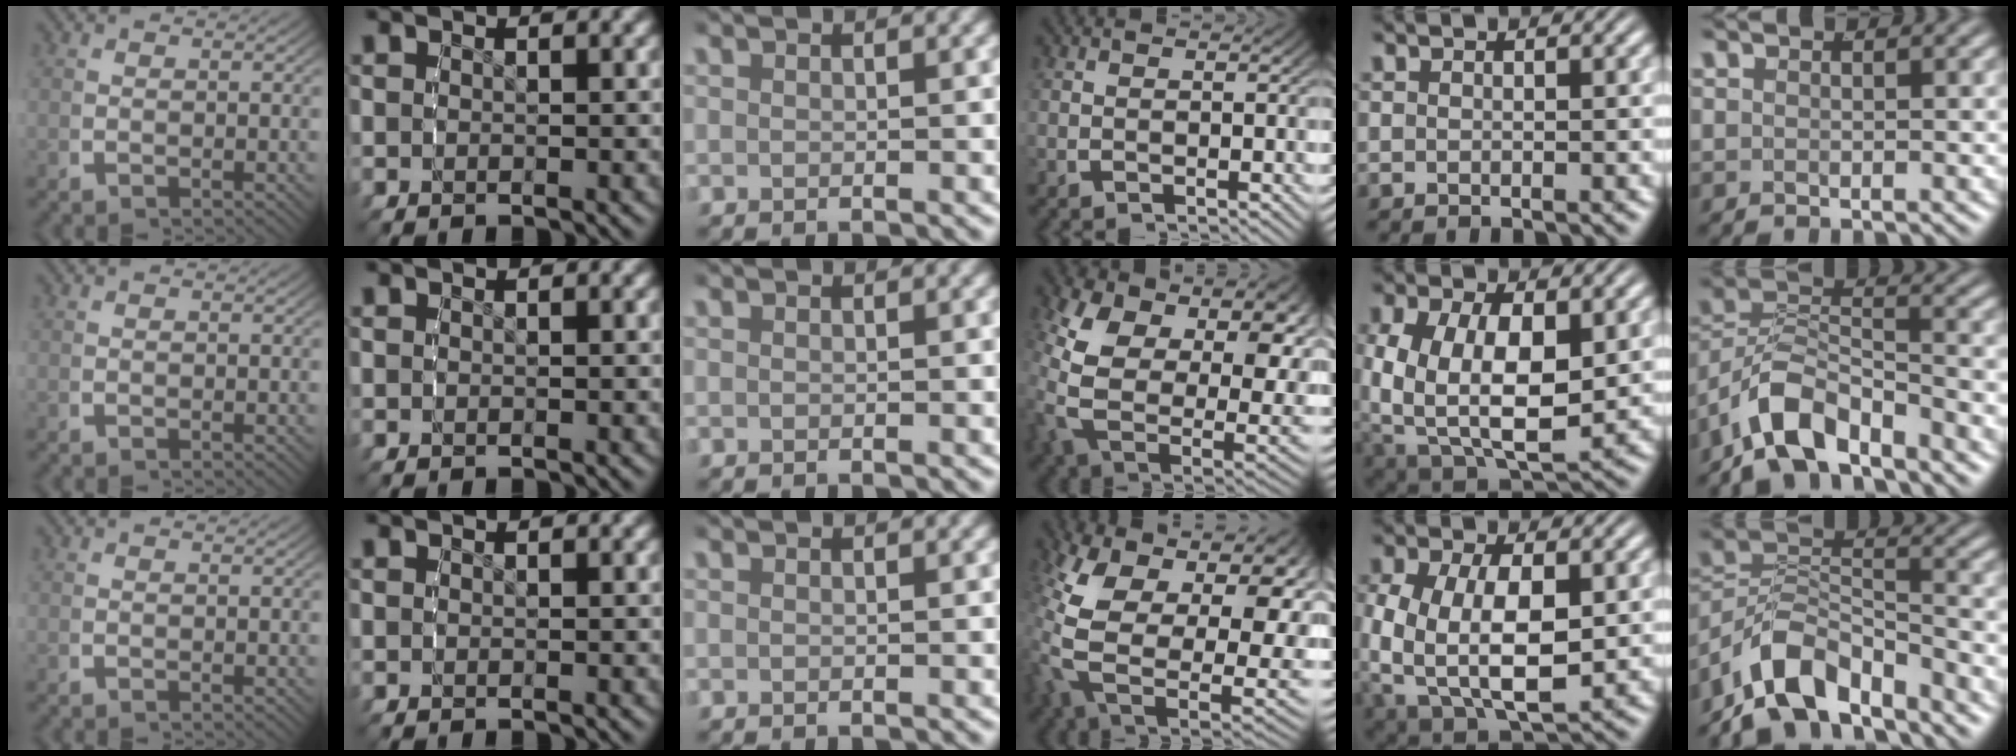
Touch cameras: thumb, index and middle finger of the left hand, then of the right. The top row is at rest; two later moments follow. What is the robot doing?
{"motion": "grasp_and_lifting", "object": "backpack"}